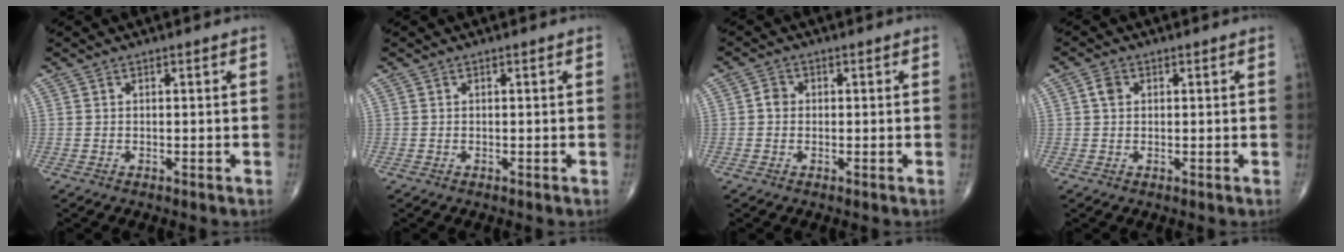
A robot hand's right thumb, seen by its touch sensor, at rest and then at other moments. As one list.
[{"total": 0.0}, {"total": 1.9, "force": [-0.1, 1.7, 1.0], "torque": [-0.007, 0.005, -0.006]}, {"total": 2.0, "force": [0.5, 1.6, 1.2], "torque": [-0.021, 0.004, 0.007]}]